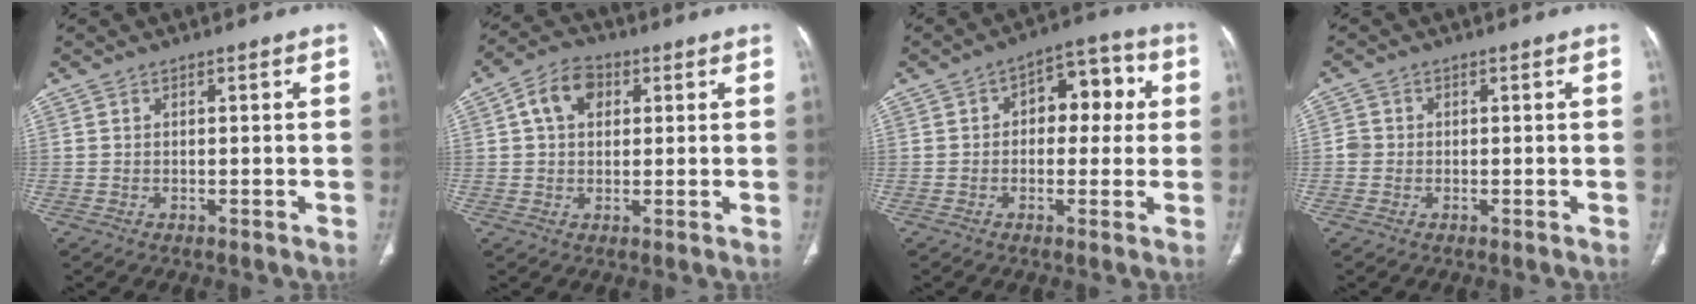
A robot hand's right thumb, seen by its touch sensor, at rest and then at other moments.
{"total": 7.5, "force": [2.2, 5.3, 4.8], "torque": [-0.072, 0.011, 0.030]}
{"total": 10.2, "force": [1.6, 6.4, 7.7], "torque": [-0.055, 0.029, 0.016]}
{"total": 1.8, "force": [-0.2, 1.7, 0.5], "torque": [-0.001, 0.006, -0.007]}